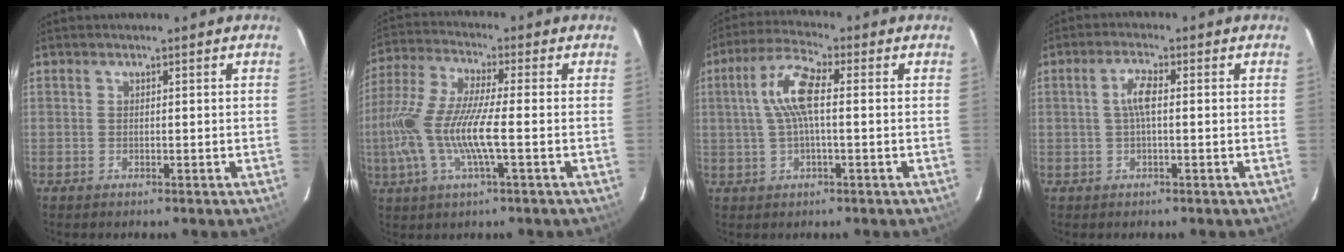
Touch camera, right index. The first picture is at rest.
{"total": 14.9, "force": [-3.0, 2.3, 14.4], "torque": [-0.294, -0.007, -0.060]}
{"total": 8.4, "force": [0.7, 2.3, 8.0], "torque": [-0.162, 0.015, 0.015]}
{"total": 3.6, "force": [0.1, 0.9, 3.5], "torque": [-0.070, 0.007, 0.003]}